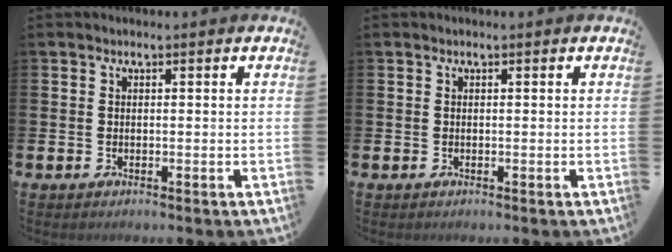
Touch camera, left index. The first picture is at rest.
{"total": 0.0}